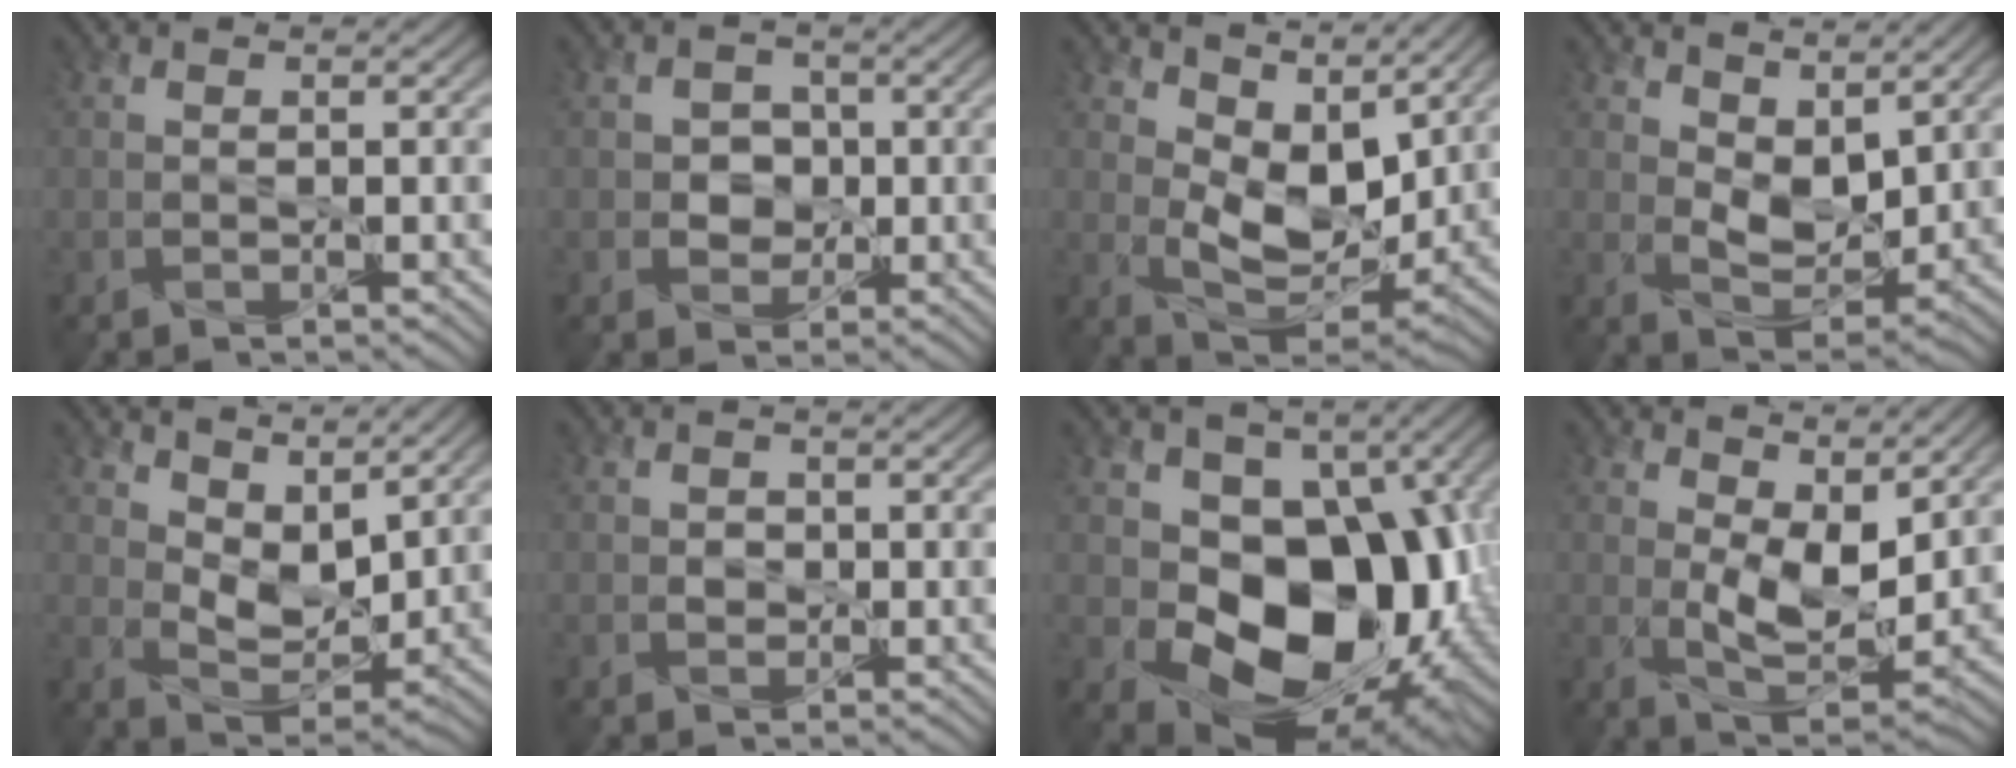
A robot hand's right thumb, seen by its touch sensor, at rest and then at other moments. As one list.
[{"total": 3.3, "force": [-0.2, 3.0, 1.3], "torque": [-0.020, 0.000, -0.018]}, {"total": 8.9, "force": [4.1, 5.2, 6.0], "torque": [-0.130, -0.012, 0.073]}, {"total": 6.3, "force": [3.6, 3.5, 3.8], "torque": [-0.084, -0.011, 0.059]}, {"total": 6.8, "force": [4.4, 3.6, 3.9], "torque": [-0.086, -0.010, 0.071]}, {"total": 1.2, "force": [-0.2, 1.1, 0.5], "torque": [-0.008, -0.004, -0.004]}, {"total": 15.0, "force": [-1.1, 10.8, 10.4], "torque": [-0.150, -0.031, -0.016]}, {"total": 8.0, "force": [2.8, 4.1, 6.3], "torque": [-0.127, -0.010, 0.047]}]